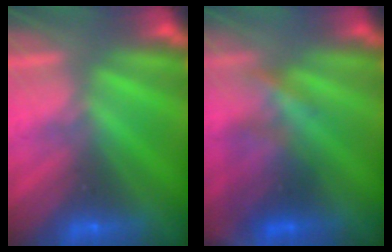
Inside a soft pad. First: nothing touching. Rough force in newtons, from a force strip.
{"total": 3.5}